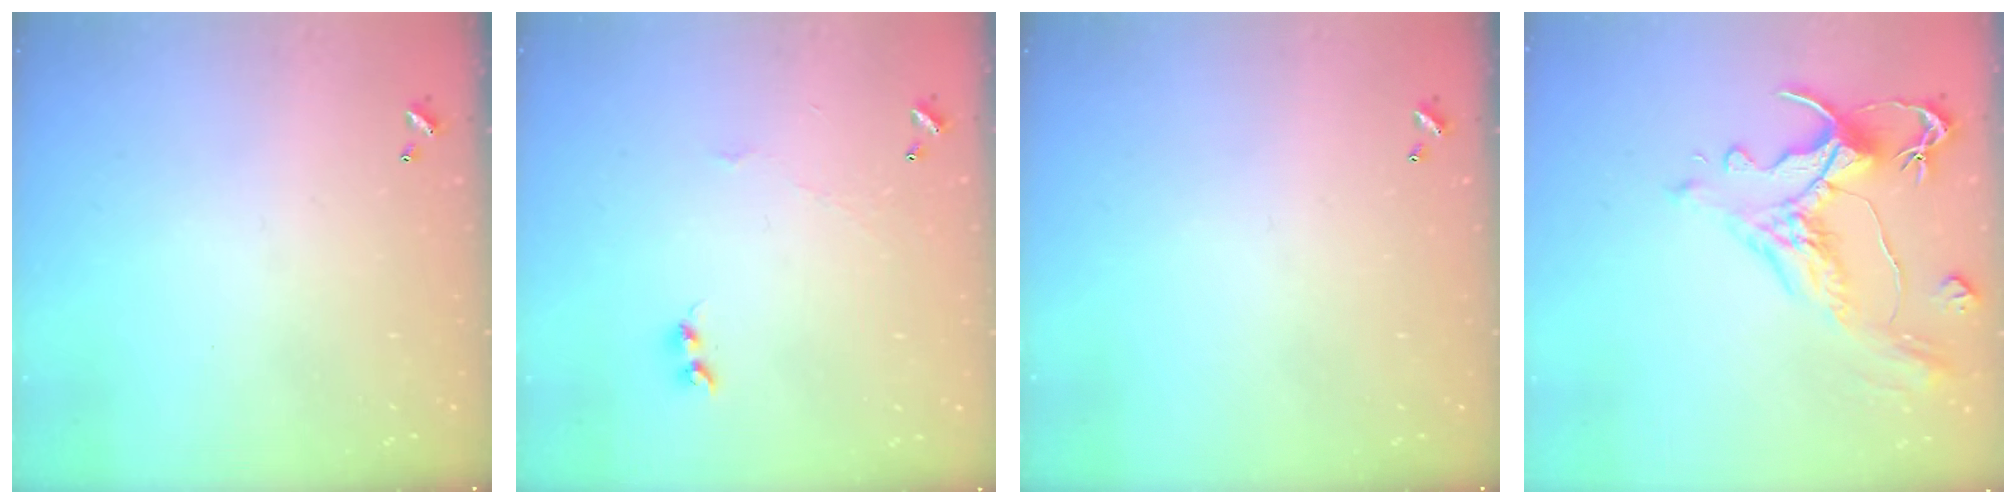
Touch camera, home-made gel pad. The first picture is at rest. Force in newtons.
{"total": 3.6, "press": 3.6, "slide": 0.5}
{"total": 0.0}
{"total": 1.5, "press": 0.2, "slide": 1.5}